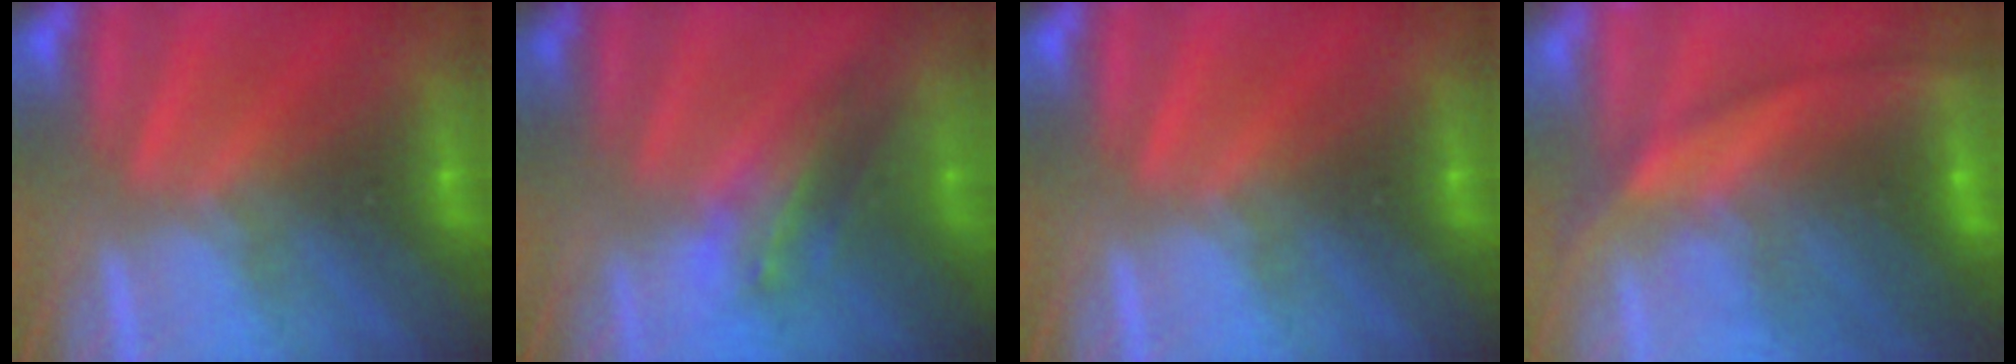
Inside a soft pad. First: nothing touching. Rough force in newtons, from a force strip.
{"total": 2.7}
{"total": 0.0}
{"total": 7.5}